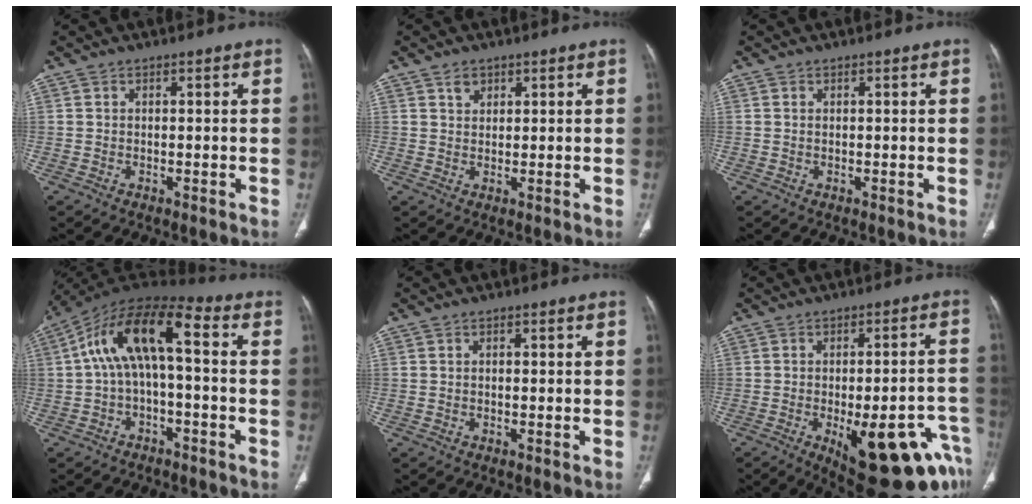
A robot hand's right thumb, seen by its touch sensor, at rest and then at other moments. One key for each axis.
{"total": 2.2, "fx": 1.3, "fy": 1.6, "fz": 0.7, "tx": 0.000, "ty": -0.008, "tz": 0.021}
{"total": 0.0}
{"total": 12.8, "fx": 0.5, "fy": 5.6, "fz": 11.5, "tx": -0.204, "ty": 0.059, "tz": -0.001}
{"total": 0.9, "fx": 0.1, "fy": 0.4, "fz": 0.8, "tx": -0.020, "ty": 0.007, "tz": 0.003}
{"total": 22.4, "fx": -10.3, "fy": 8.0, "fz": 18.2, "tx": -0.155, "ty": 0.039, "tz": -0.122}